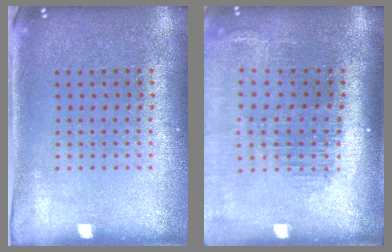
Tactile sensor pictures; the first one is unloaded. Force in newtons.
{"total": 1.7, "press": 1.5, "slide": 0.7}